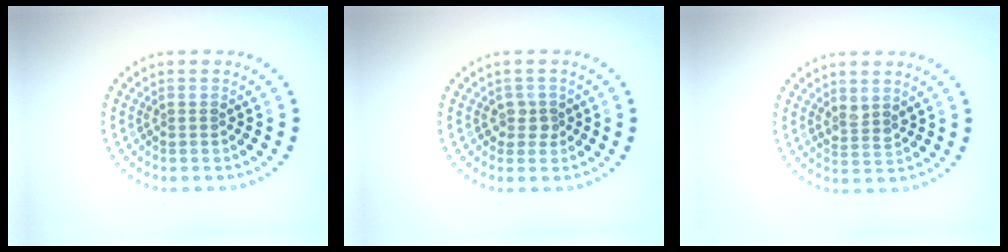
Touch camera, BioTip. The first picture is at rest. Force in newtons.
{"total": 1.4, "press": 1.2, "slide": 0.7}
{"total": 1.5, "press": 1.2, "slide": 0.9}